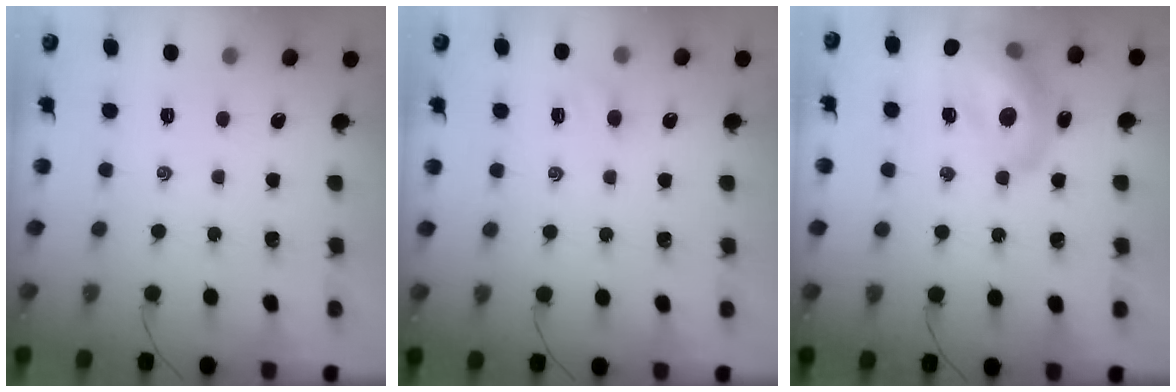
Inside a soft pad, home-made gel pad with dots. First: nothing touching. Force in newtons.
{"total": 3.1, "press": 3.0, "slide": 0.7}
{"total": 18.7, "press": 18.3, "slide": 4.0}